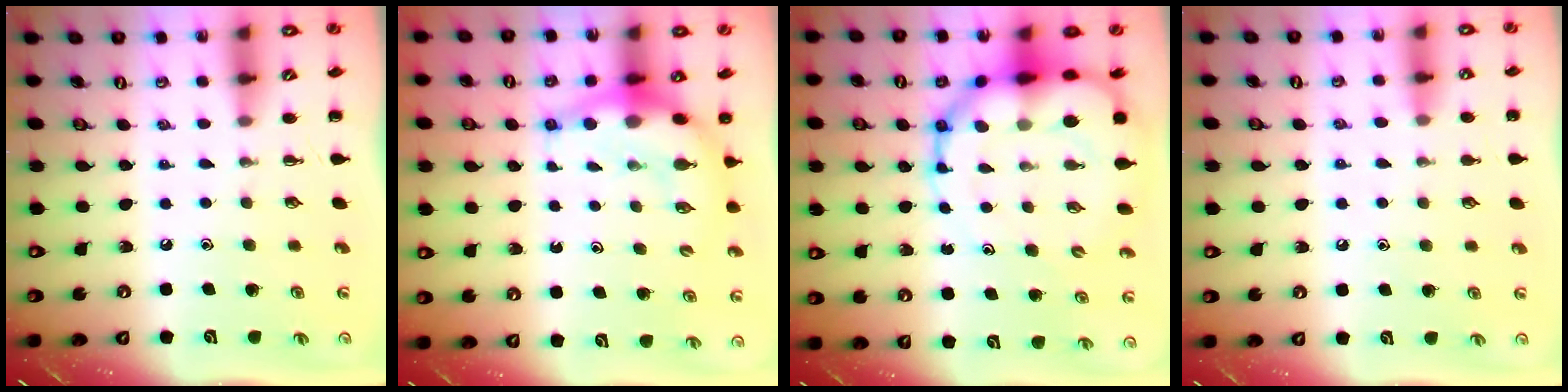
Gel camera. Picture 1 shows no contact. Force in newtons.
{"total": 9.3, "press": 9.0, "slide": 2.2}
{"total": 16.7, "press": 16.0, "slide": 4.5}
{"total": 7.1, "press": 6.6, "slide": 2.6}